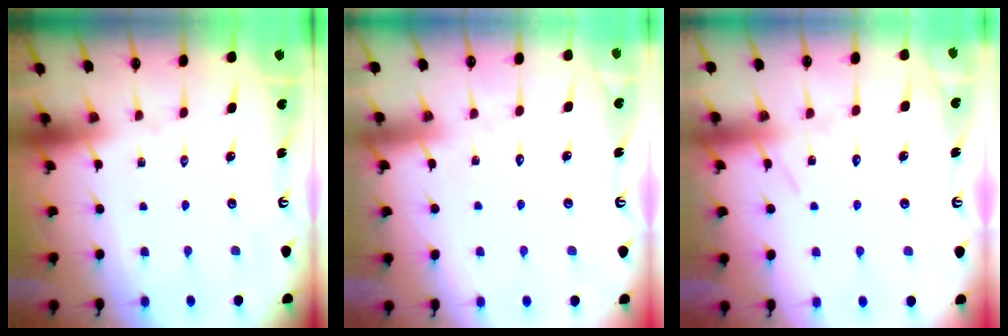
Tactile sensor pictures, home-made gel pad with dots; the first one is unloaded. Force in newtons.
{"total": 3.7, "press": 3.7, "slide": 0.4}
{"total": 9.3, "press": 9.3, "slide": 0.7}